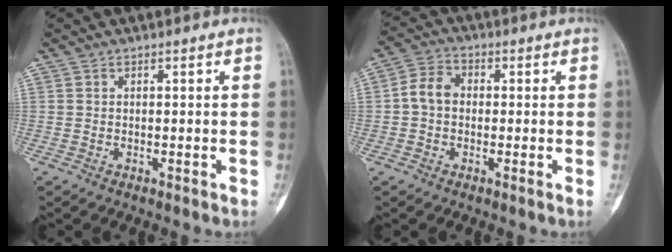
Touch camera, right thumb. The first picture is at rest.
{"total": 5.3, "force": [-0.3, 3.7, 3.7], "torque": [-0.060, 0.012, -0.020]}